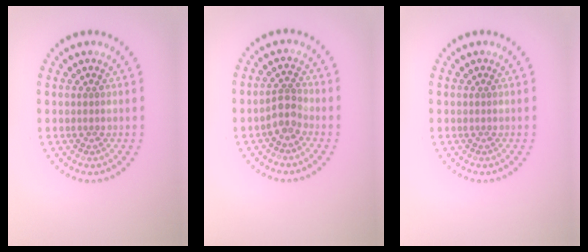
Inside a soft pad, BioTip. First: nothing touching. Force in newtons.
{"total": 2.1, "press": 1.8, "slide": 1.1}
{"total": 0.0}